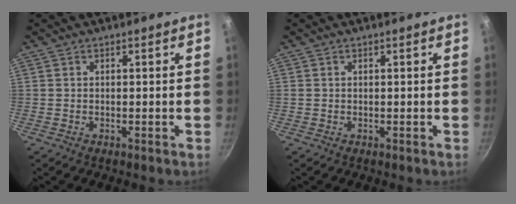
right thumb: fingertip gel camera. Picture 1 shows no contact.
{"total": 0.0}